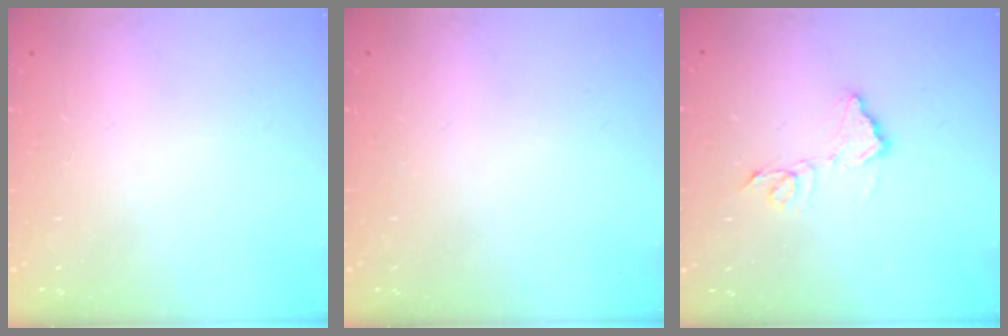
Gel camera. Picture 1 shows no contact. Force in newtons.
{"total": 0.0}
{"total": 9.1, "press": 9.0, "slide": 0.6}